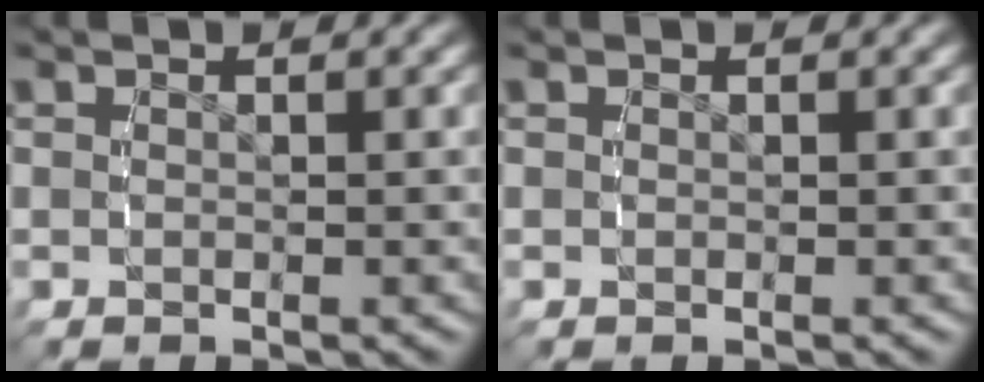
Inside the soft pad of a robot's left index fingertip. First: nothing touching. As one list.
[{"total": 0.0}]